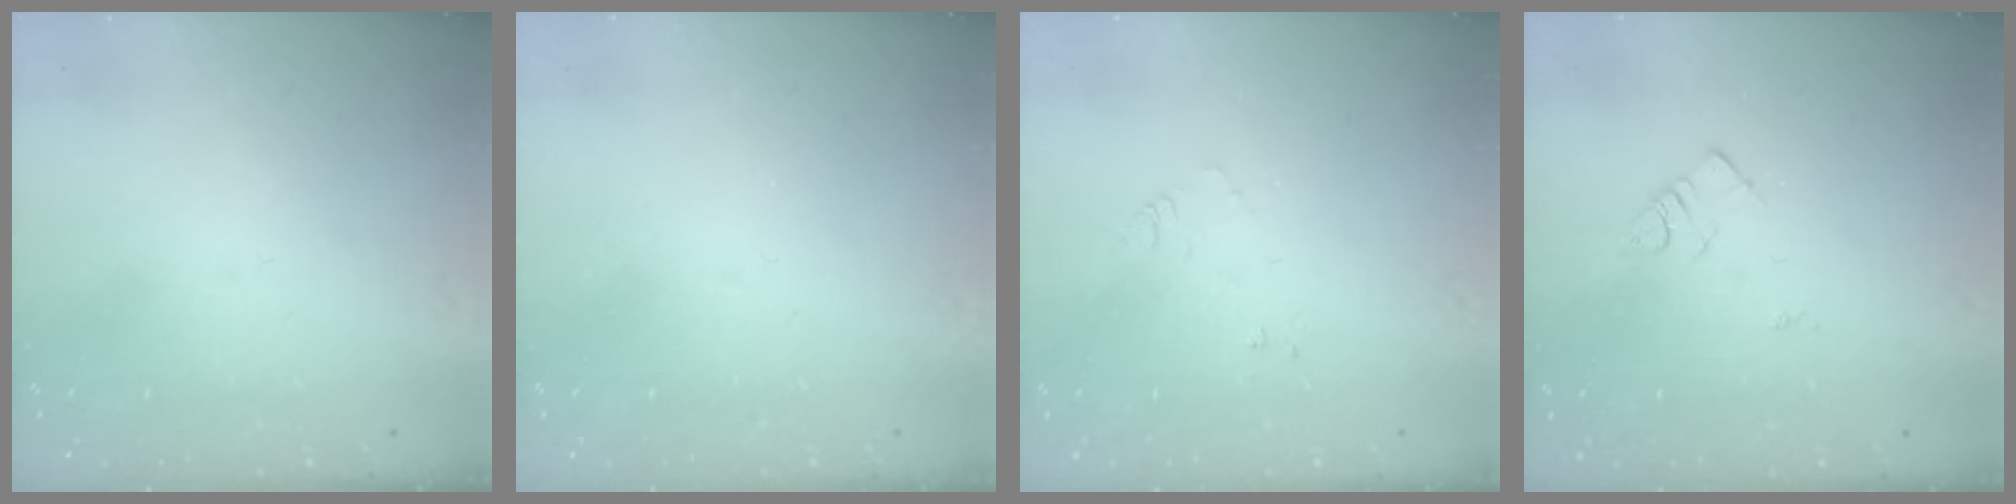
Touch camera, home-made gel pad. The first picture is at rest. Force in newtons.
{"total": 2.2, "press": 2.1, "slide": 0.4}
{"total": 6.0, "press": 6.0, "slide": 0.7}
{"total": 3.9, "press": 3.9, "slide": 0.5}